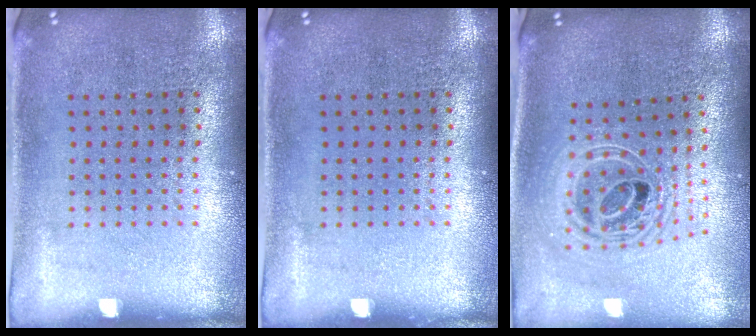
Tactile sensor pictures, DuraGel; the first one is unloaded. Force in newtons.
{"total": 0.0}
{"total": 2.3, "press": 1.8, "slide": 1.4}